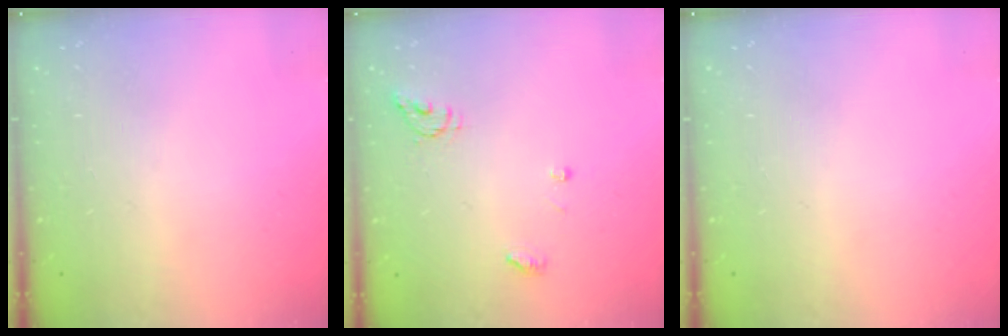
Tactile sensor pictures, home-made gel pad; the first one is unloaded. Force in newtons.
{"total": 5.3, "press": 5.3, "slide": 0.4}
{"total": 0.0}